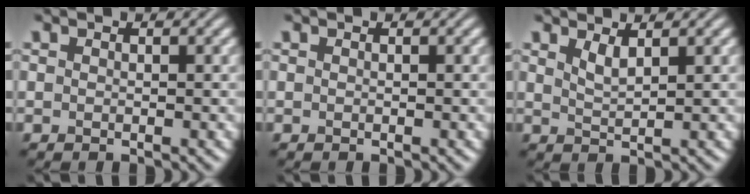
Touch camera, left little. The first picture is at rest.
{"total": 0.0}
{"total": 1.6, "force": [1.1, 0.4, 1.1], "torque": [-0.024, -0.003, 0.024]}